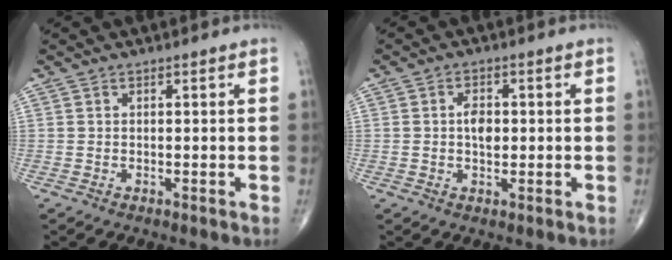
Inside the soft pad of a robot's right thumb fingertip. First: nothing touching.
{"total": 3.7, "force": [0.2, 2.3, 3.0], "torque": [-0.044, 0.002, 0.001]}